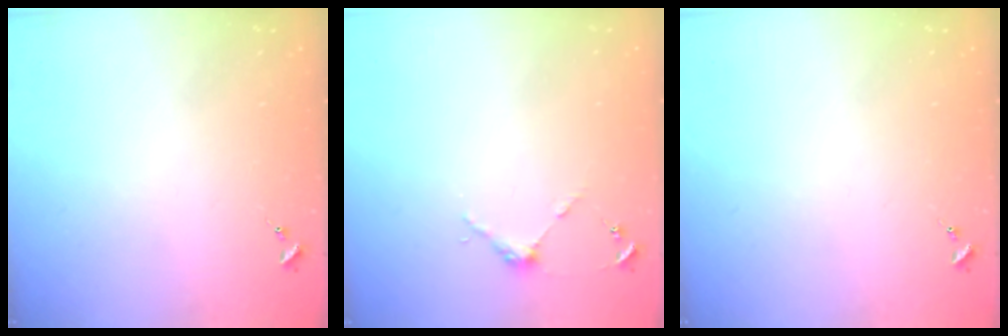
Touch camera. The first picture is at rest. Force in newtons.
{"total": 3.7, "press": 3.7, "slide": 0.3}
{"total": 0.0}